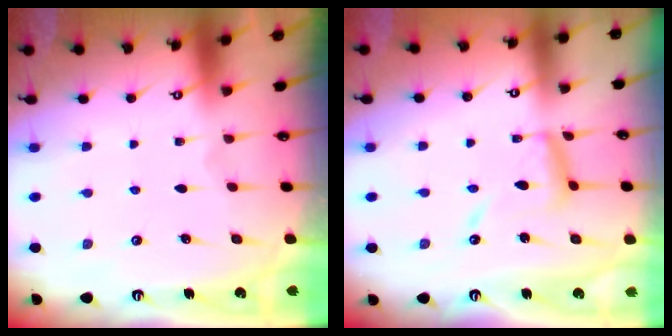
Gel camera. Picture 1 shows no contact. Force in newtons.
{"total": 11.5, "press": 11.5, "slide": 1.1}